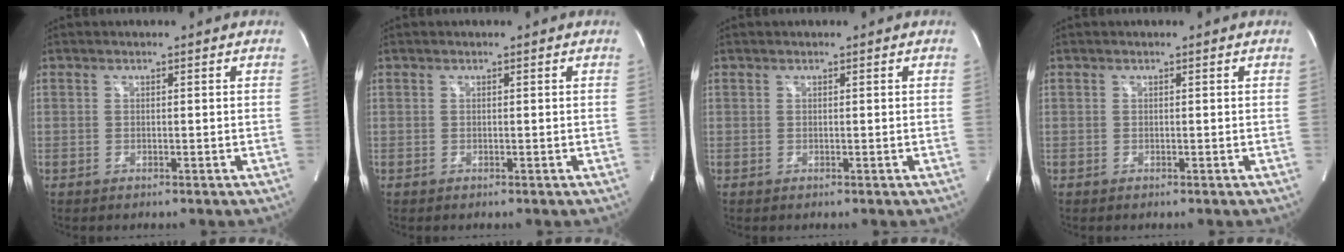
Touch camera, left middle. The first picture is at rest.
{"total": 0.0}
{"total": 0.0}
{"total": 0.0}